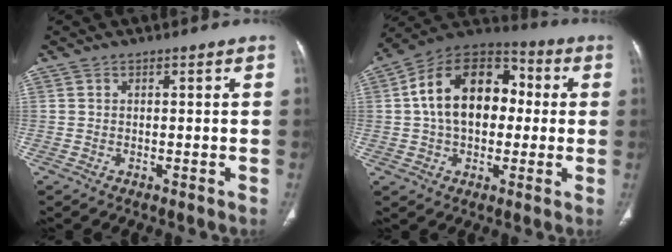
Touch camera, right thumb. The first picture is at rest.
{"total": 18.9, "force": [1.9, 12.6, 13.9], "torque": [-0.203, 0.036, 0.023]}